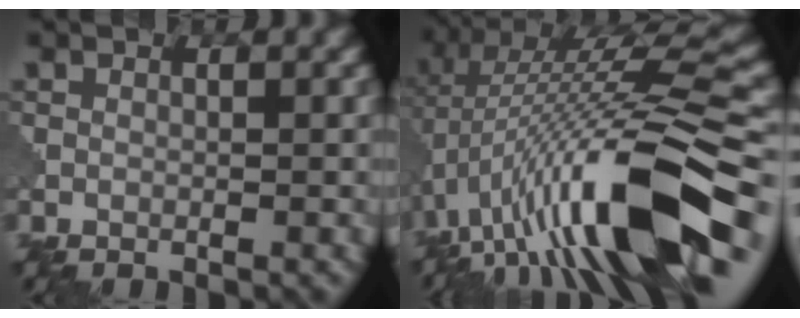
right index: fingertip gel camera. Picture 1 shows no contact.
{"total": 14.6, "force": [-2.9, 4.3, 13.7], "torque": [-0.237, 0.024, -0.046]}